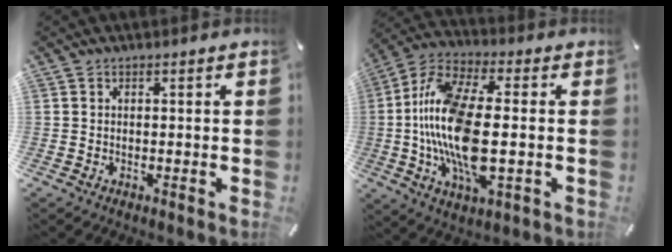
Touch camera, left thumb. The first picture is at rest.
{"total": 19.0, "force": [-1.3, 8.0, 17.2], "torque": [-0.364, -0.013, -0.024]}